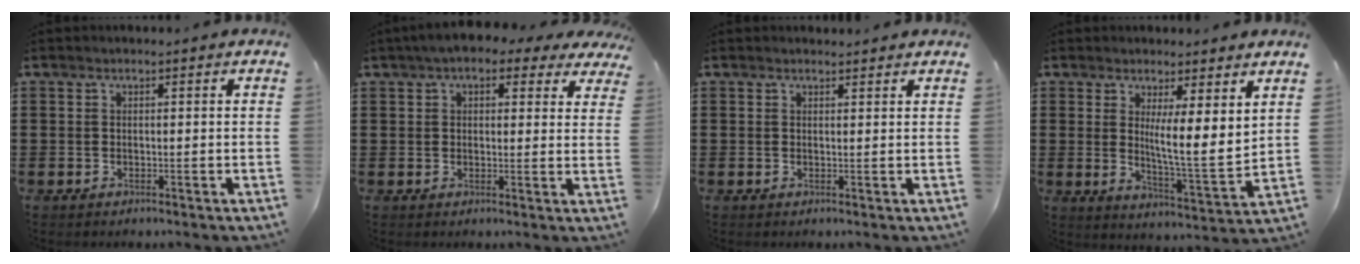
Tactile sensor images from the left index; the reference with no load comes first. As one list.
[{"total": 4.6, "force": [3.3, 1.7, 2.6], "torque": [-0.062, 0.004, 0.059]}, {"total": 0.9, "force": [0.9, 0.2, 0.0], "torque": [-0.003, 0.002, 0.018]}, {"total": 6.2, "force": [3.3, 0.5, 5.2], "torque": [-0.092, -0.033, 0.051]}]